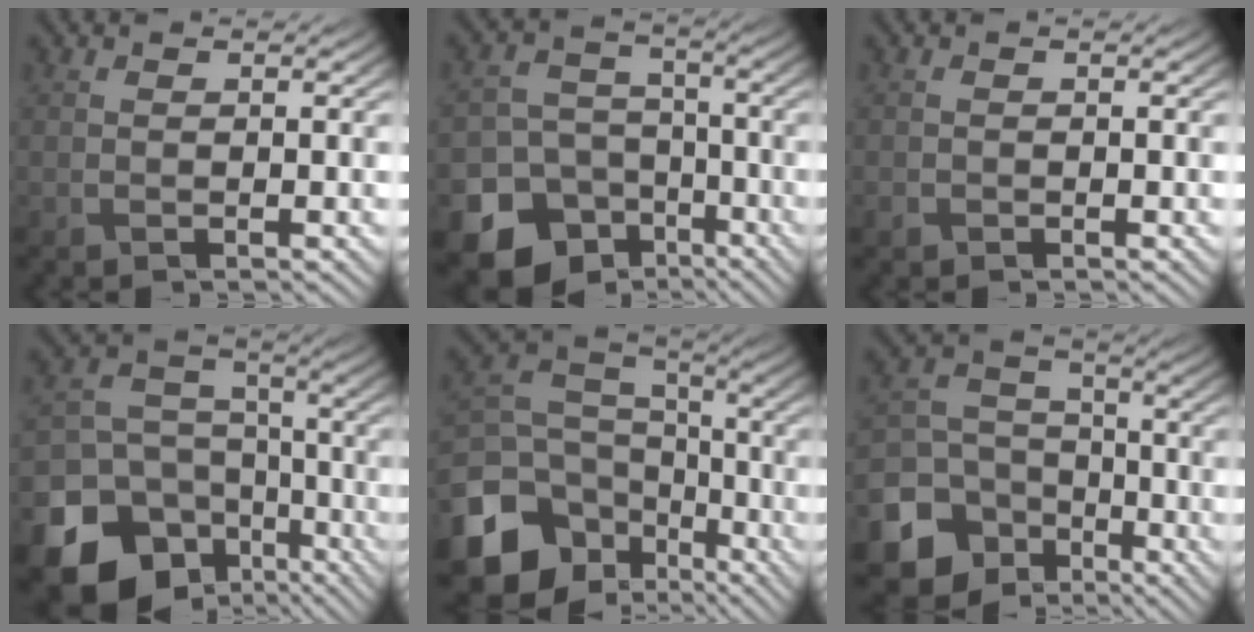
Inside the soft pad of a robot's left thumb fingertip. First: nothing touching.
{"total": 15.3, "force": [-9.1, 11.6, 4.2], "torque": [-0.120, -0.069, -0.147]}
{"total": 0.6, "force": [-0.4, 0.4, 0.1], "torque": [-0.003, -0.005, -0.007]}
{"total": 17.6, "force": [-9.2, 13.6, 6.3], "torque": [-0.187, -0.069, -0.141]}
{"total": 15.6, "force": [-7.1, 11.9, 7.1], "torque": [-0.223, -0.048, -0.112]}
{"total": 12.3, "force": [-6.3, 9.7, 4.1], "torque": [-0.141, -0.036, -0.117]}